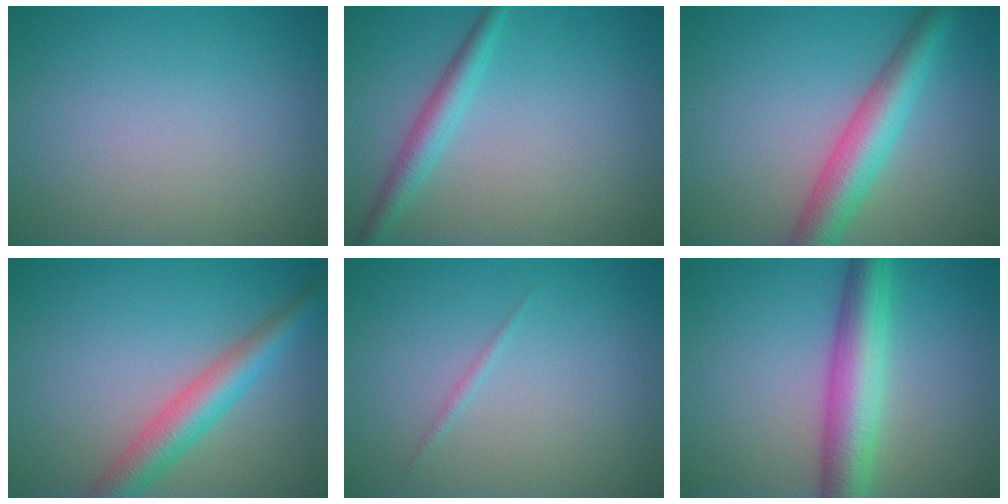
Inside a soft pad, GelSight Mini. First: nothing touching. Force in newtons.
{"total": 2.7, "press": 2.7, "slide": 0.1}
{"total": 5.6, "press": 5.6, "slide": 0.1}
{"total": 4.5, "press": 4.5, "slide": 0.1}
{"total": 0.5, "press": 0.5, "slide": 0.0}
{"total": 6.3, "press": 6.3, "slide": 0.1}